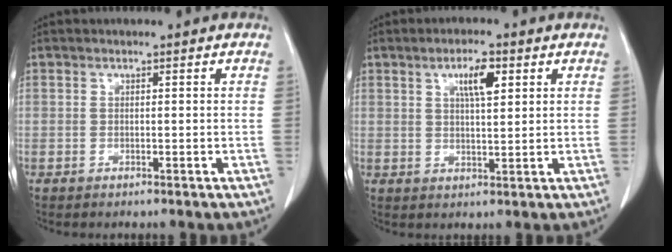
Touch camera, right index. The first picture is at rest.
{"total": 5.0, "force": [2.2, 1.2, 4.3], "torque": [-0.076, 0.001, 0.038]}